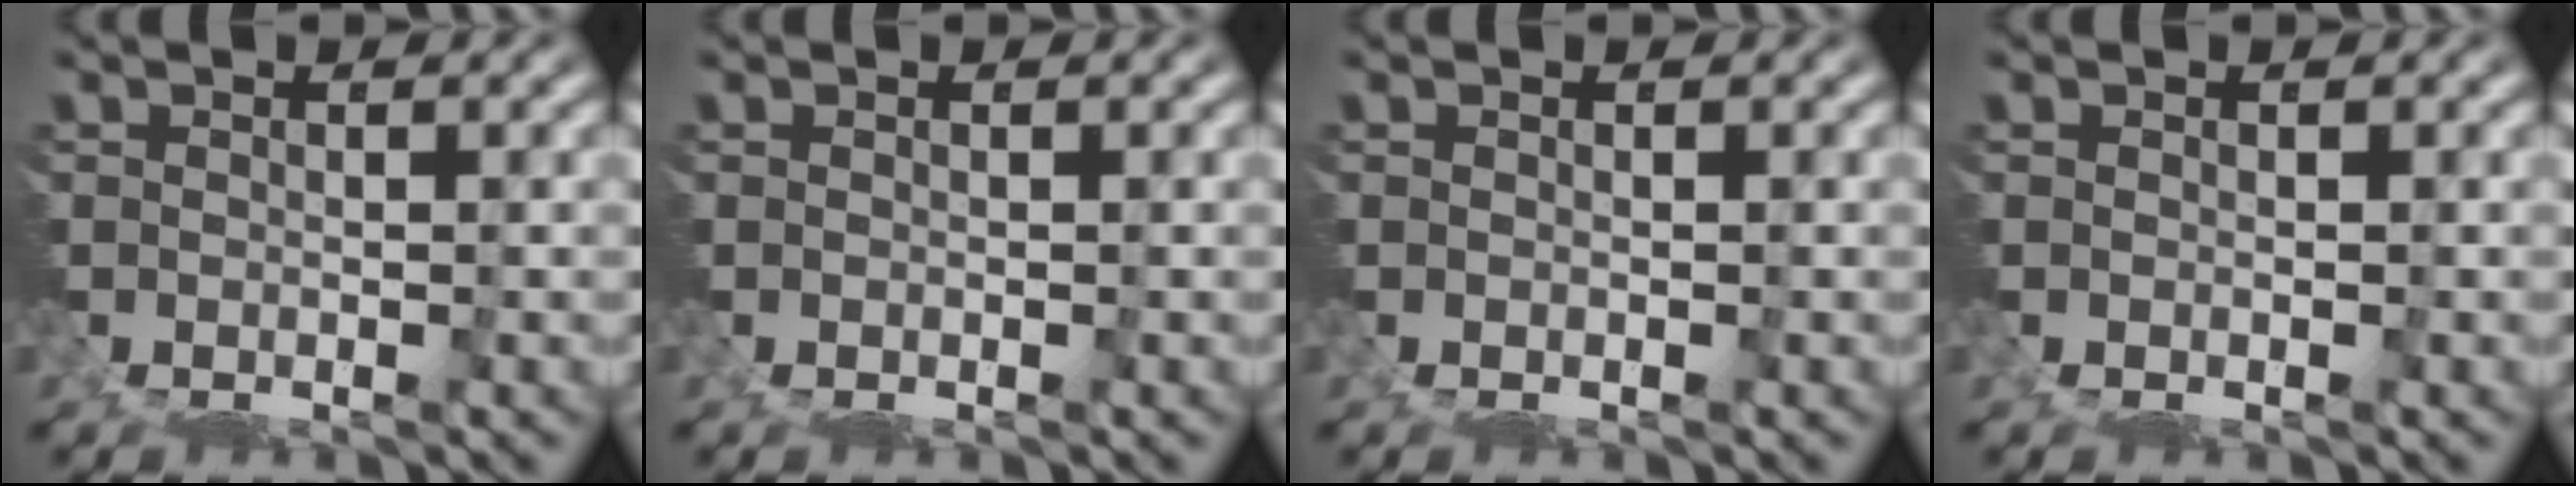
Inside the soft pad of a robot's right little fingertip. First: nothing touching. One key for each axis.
{"total": 0.0}
{"total": 0.0}
{"total": 0.0}